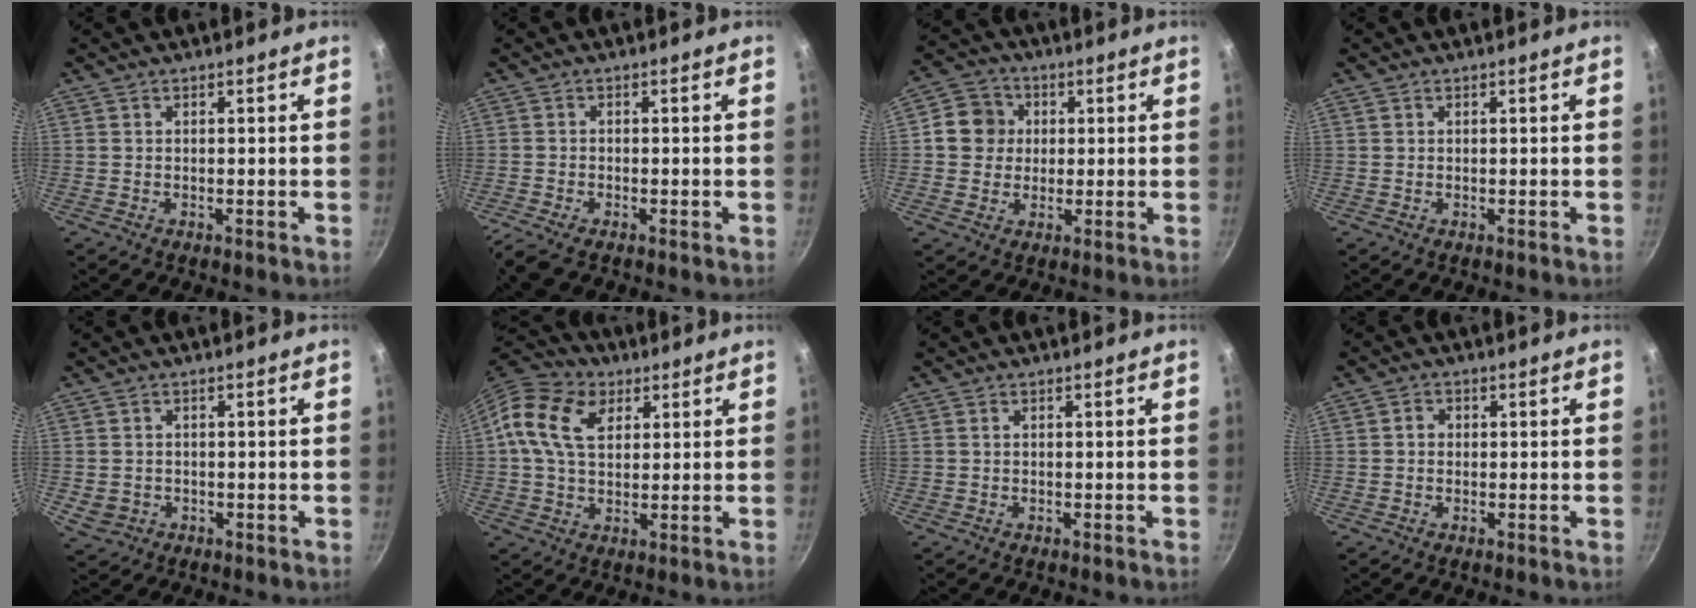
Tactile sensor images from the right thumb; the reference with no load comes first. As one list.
[{"total": 3.9, "force": [-2.6, 1.2, 2.7], "torque": [-0.073, -0.001, -0.059]}, {"total": 7.6, "force": [1.1, 7.0, 2.7], "torque": [-0.010, 0.009, 0.004]}, {"total": 0.0}, {"total": 3.4, "force": [-0.6, 3.0, 1.5], "torque": [-0.026, 0.005, 0.000]}, {"total": 12.3, "force": [4.0, 8.4, 8.1], "torque": [-0.135, 0.004, 0.059]}, {"total": 0.0}, {"total": 1.6, "force": [0.1, 1.5, 0.7], "torque": [-0.008, 0.006, -0.001]}]